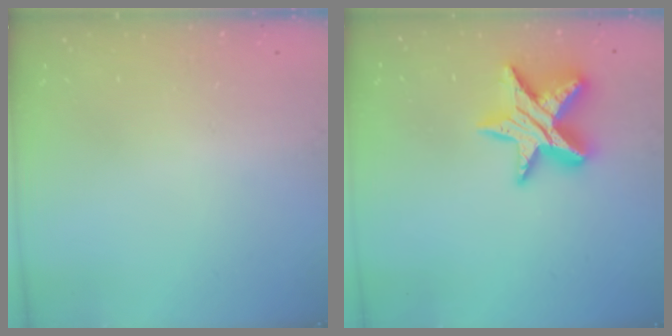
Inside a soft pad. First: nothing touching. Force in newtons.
{"total": 17.3, "press": 17.2, "slide": 1.1}